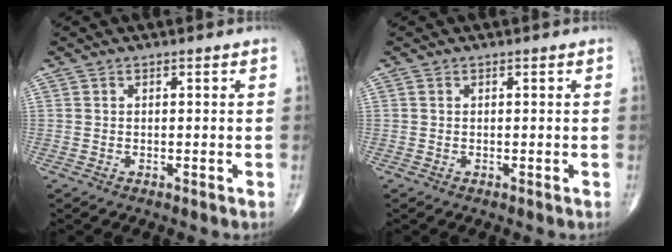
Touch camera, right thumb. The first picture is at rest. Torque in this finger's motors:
{"motor_torque": [-0.15, 0.20, -0.22, -0.24, 0.00]}